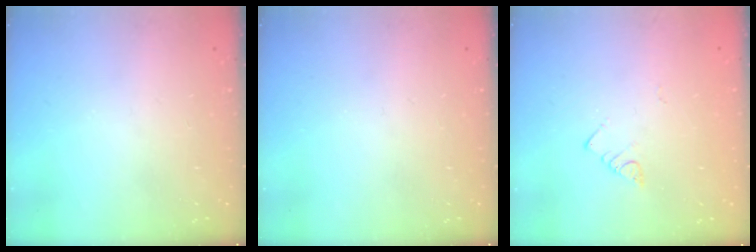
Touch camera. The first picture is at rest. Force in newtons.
{"total": 0.0}
{"total": 2.7, "press": 2.7, "slide": 0.4}